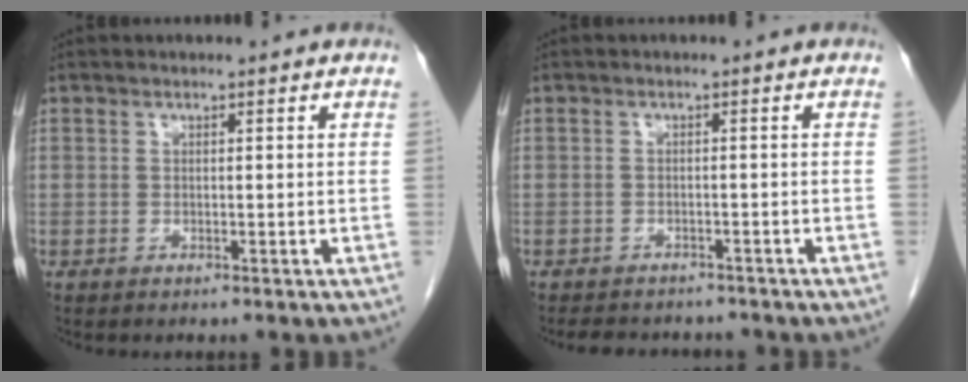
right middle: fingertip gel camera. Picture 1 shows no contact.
{"total": 7.0, "force": [-6.3, 2.4, 1.9], "torque": [-0.029, -0.001, -0.080]}